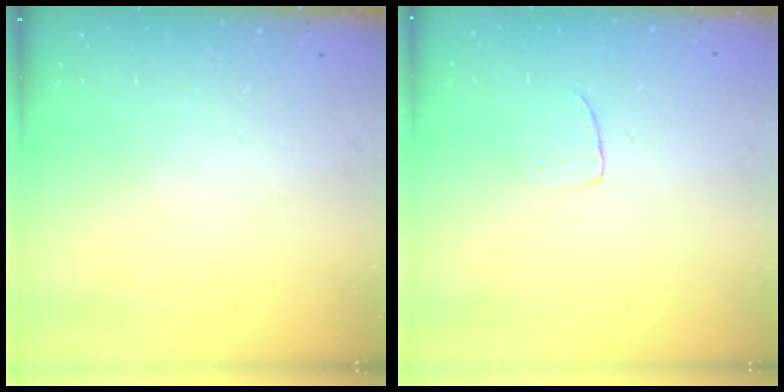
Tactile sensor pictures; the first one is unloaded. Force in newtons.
{"total": 4.0, "press": 4.0, "slide": 0.3}